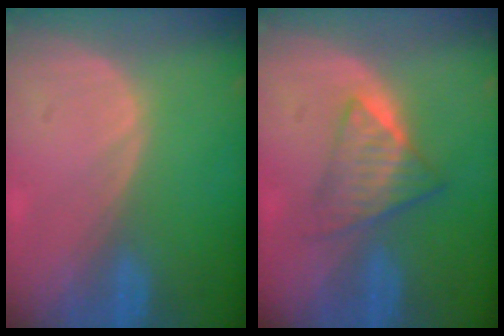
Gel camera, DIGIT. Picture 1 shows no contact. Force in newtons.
{"total": 6.2, "press": 5.4, "slide": 3.0}